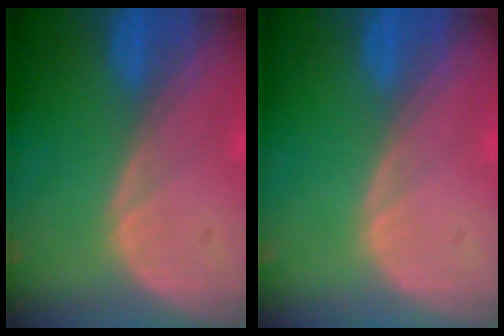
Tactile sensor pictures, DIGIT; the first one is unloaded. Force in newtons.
{"total": 0.0}